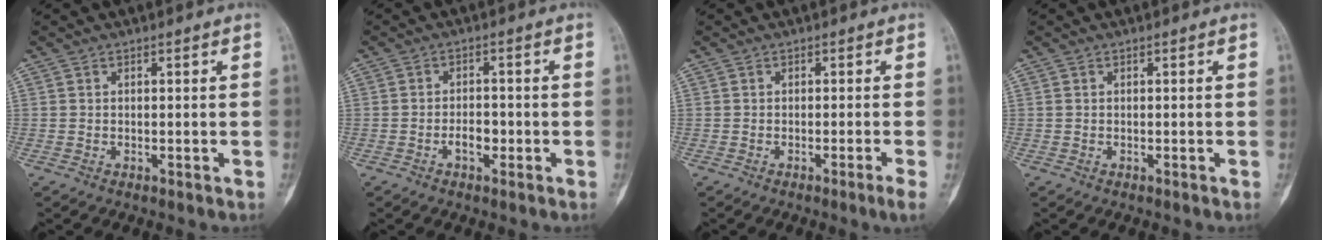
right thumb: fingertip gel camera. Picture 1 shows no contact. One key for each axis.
{"total": 3.0, "fx": -1.2, "fy": 1.6, "fz": 2.2, "tx": -0.030, "ty": 0.010, "tz": -0.020}
{"total": 2.3, "fx": -1.2, "fy": -0.7, "fz": 1.9, "tx": -0.040, "ty": -0.002, "tz": -0.019}
{"total": 0.0}